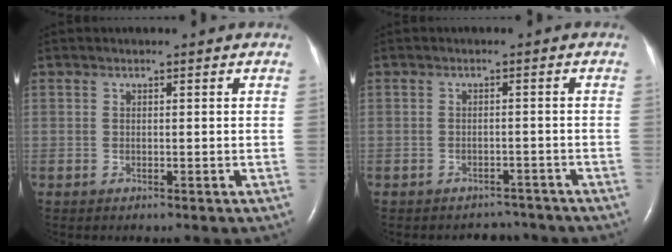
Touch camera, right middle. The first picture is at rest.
{"total": 3.8, "force": [-3.4, 1.6, -0.3], "torque": [0.000, 0.008, -0.045]}